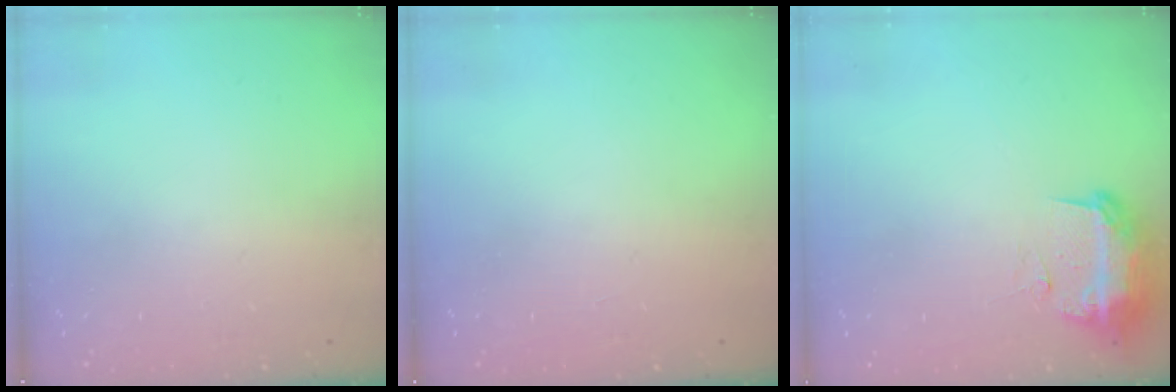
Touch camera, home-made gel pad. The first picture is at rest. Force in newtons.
{"total": 0.9, "press": 0.0, "slide": 0.9}
{"total": 11.4, "press": 11.4, "slide": 1.1}